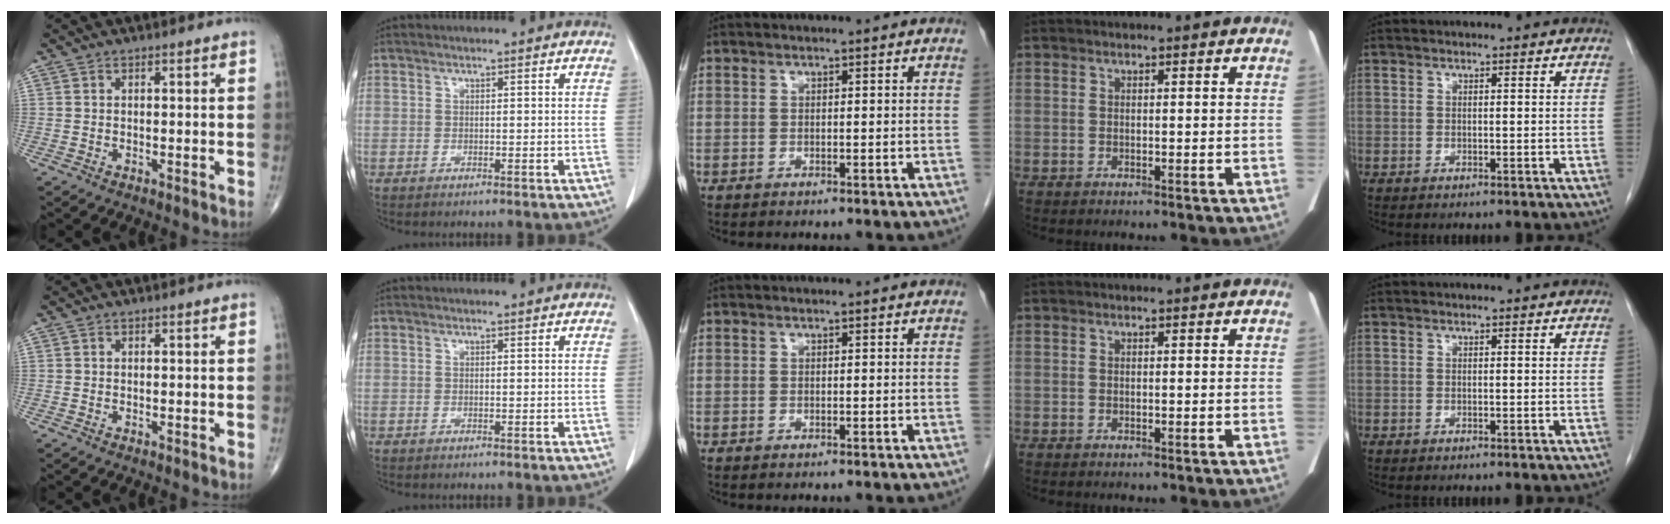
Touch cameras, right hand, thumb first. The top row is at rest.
{}